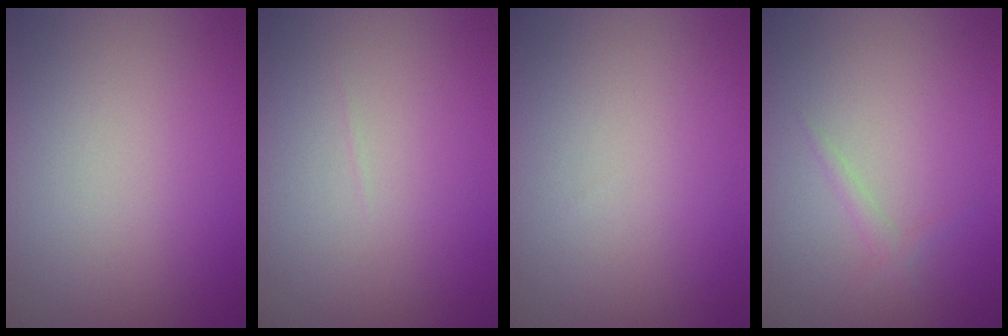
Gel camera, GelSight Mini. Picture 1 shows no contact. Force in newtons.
{"total": 0.0}
{"total": 0.0}
{"total": 0.9, "press": 0.9, "slide": 0.0}